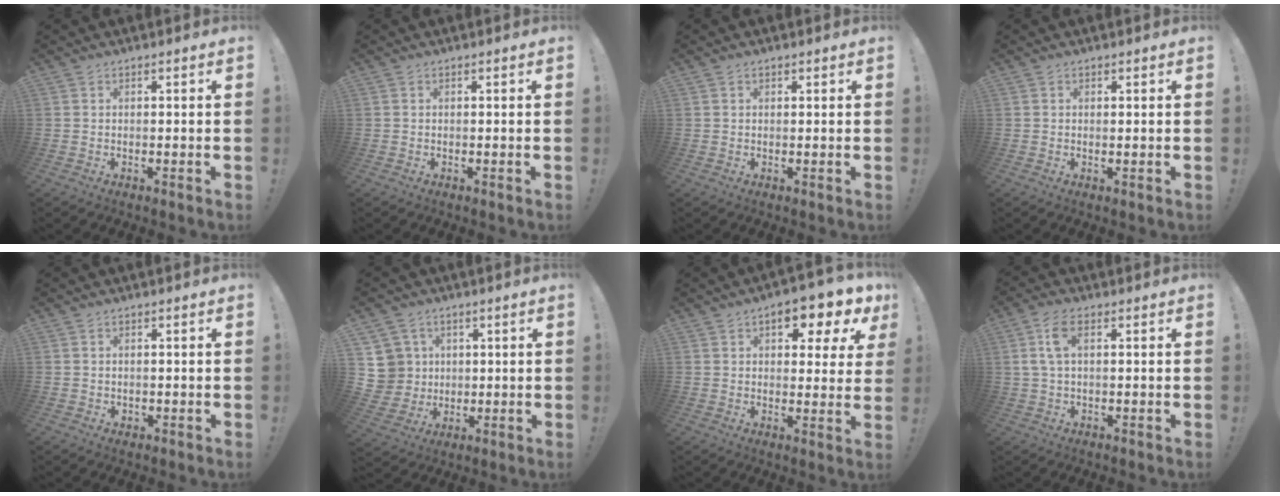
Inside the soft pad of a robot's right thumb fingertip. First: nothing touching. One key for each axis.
{"total": 0.0}
{"total": 0.6, "fx": 0.5, "fy": 0.3, "fz": 0.1, "tx": 0.000, "ty": -0.001, "tz": 0.009}
{"total": 0.6, "fx": 0.4, "fy": 0.0, "fz": 0.4, "tx": -0.001, "ty": -0.003, "tz": 0.005}
{"total": 0.7, "fx": 0.2, "fy": 0.7, "fz": 0.1, "tx": -0.002, "ty": 0.003, "tz": 0.002}
{"total": 8.0, "fx": 2.6, "fy": 7.5, "fz": 1.1, "tx": -0.030, "ty": -0.015, "tz": 0.060}
{"total": 8.2, "fx": 4.0, "fy": 4.0, "fz": 5.9, "tx": -0.072, "ty": -0.024, "tz": 0.067}
{"total": 6.1, "fx": 1.9, "fy": 2.6, "fz": 5.2, "tx": -0.101, "ty": 0.004, "tz": 0.033}